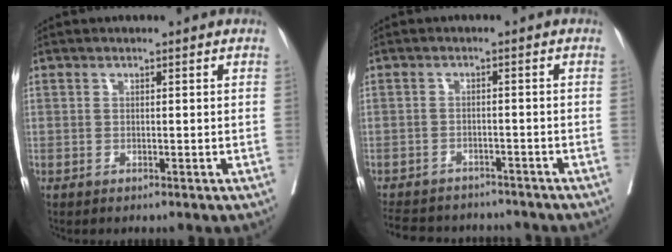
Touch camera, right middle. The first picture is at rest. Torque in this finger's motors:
{"motor_torque": [0.70, -0.77, 0.08, 0.04]}